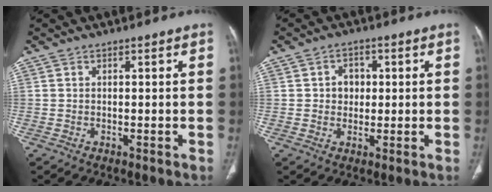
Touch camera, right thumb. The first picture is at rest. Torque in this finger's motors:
{"motor_torque": [-0.13, -0.08, -0.05, -0.15, 0.08]}